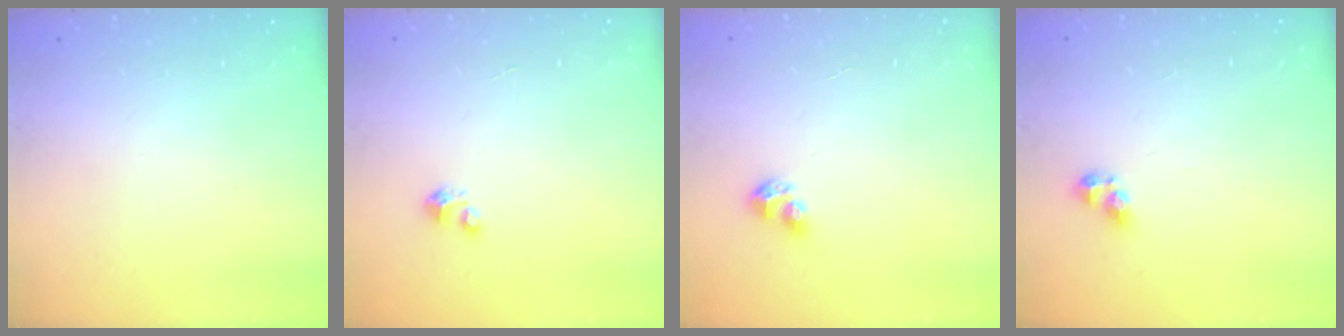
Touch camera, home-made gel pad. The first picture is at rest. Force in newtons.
{"total": 2.1, "press": 2.1, "slide": 0.1}
{"total": 4.7, "press": 4.6, "slide": 0.9}
{"total": 5.4, "press": 5.3, "slide": 0.6}